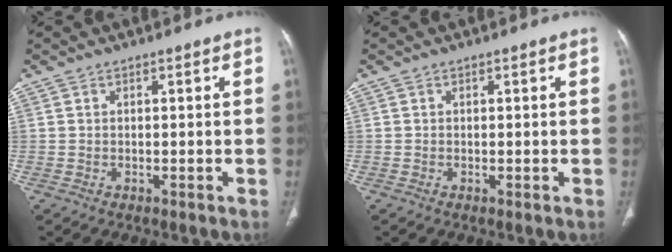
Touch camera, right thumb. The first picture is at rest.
{"total": 0.0}